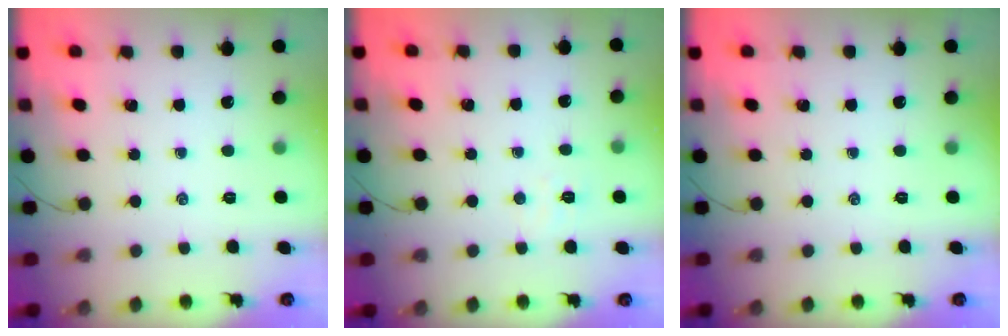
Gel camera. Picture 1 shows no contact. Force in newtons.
{"total": 3.4, "press": 3.3, "slide": 1.0}
{"total": 0.0}